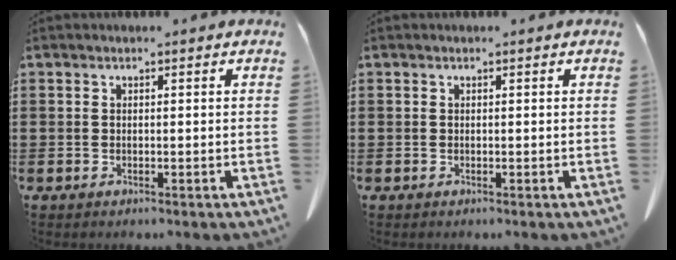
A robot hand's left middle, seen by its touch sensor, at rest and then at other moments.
{"total": 0.0}